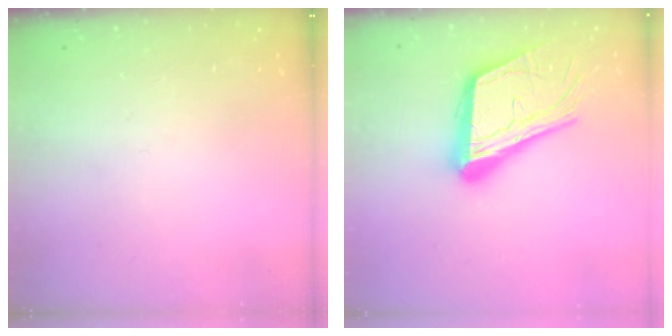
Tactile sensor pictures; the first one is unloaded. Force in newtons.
{"total": 23.2, "press": 22.8, "slide": 3.7}